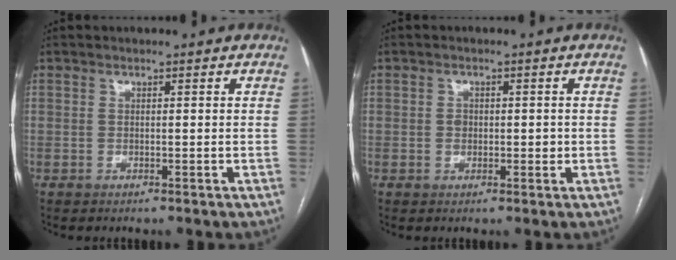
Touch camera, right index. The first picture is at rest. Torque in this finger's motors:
{"motor_torque": [0.18, -0.12, 0.20, 0.03]}